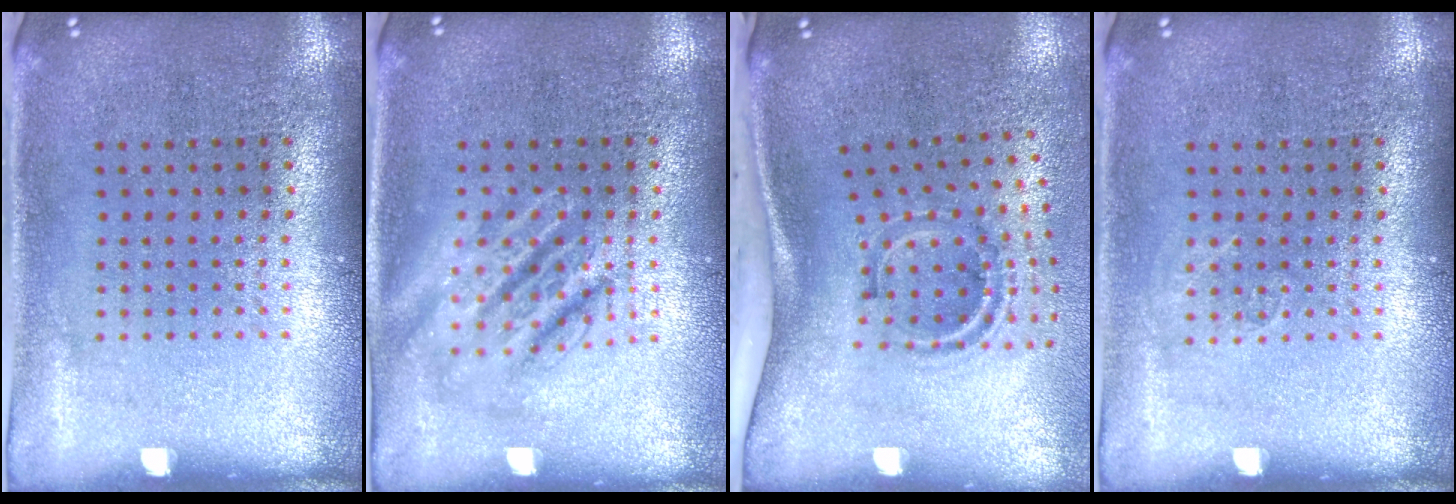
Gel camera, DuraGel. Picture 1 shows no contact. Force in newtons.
{"total": 2.5, "press": 2.5, "slide": 0.3}
{"total": 2.0, "press": 1.2, "slide": 1.7}
{"total": 0.7, "press": 0.7, "slide": 0.1}